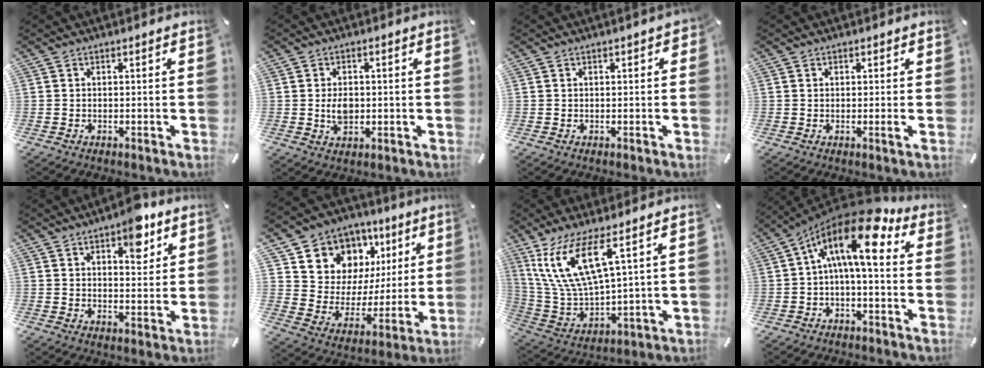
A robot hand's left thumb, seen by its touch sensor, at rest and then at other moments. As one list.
[{"total": 4.4, "force": [0.0, 3.1, 3.0], "torque": [-0.057, -0.006, -0.008]}, {"total": 0.9, "force": [0.1, 0.5, 0.7], "torque": [-0.013, 0.005, 0.001]}, {"total": 1.3, "force": [0.1, 0.2, 1.3], "torque": [-0.015, -0.007, -0.001]}, {"total": 9.2, "force": [5.5, 4.6, 5.7], "torque": [-0.053, -0.029, 0.088]}, {"total": 10.3, "force": [5.7, 8.5, 0.8], "torque": [-0.021, -0.069, 0.108]}, {"total": 15.2, "force": [8.5, 5.1, 11.6], "torque": [-0.278, -0.030, 0.146]}, {"total": 16.4, "force": [5.0, 5.7, 14.6], "torque": [-0.273, -0.031, 0.076]}]